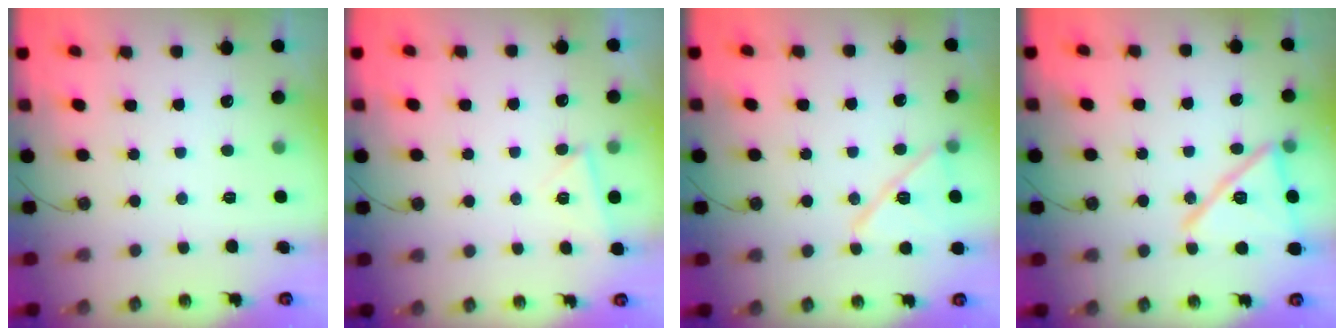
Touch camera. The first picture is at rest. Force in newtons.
{"total": 3.9, "press": 3.2, "slide": 2.3}
{"total": 13.2, "press": 13.2, "slide": 0.5}
{"total": 17.8, "press": 16.7, "slide": 6.1}